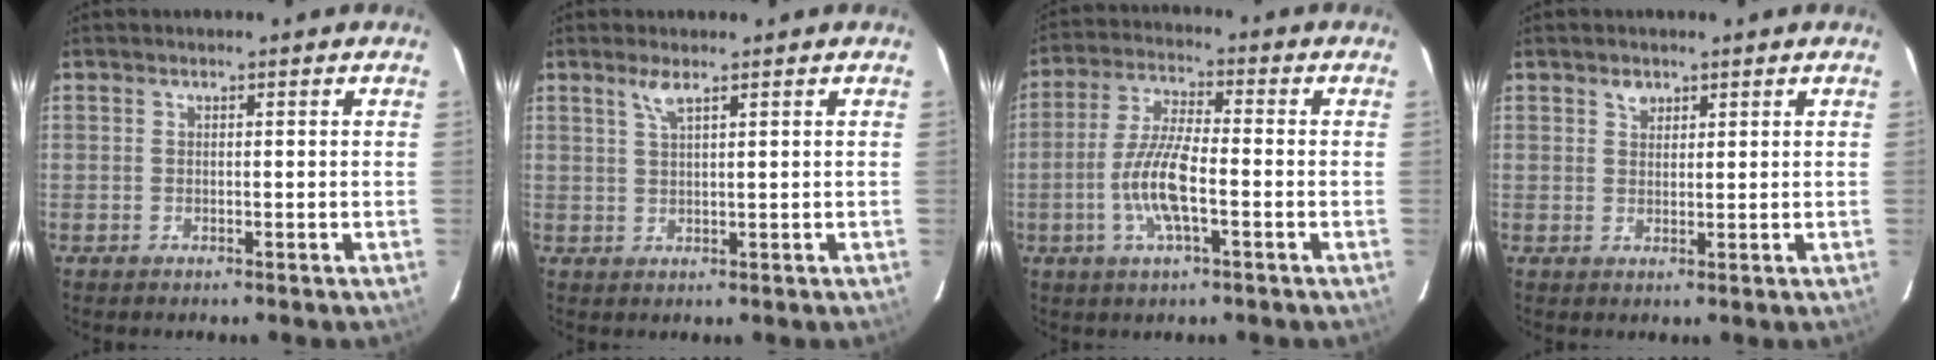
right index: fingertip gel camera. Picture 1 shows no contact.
{"total": 2.3, "force": [1.6, 0.1, 1.7], "torque": [-0.035, 0.002, 0.033]}
{"total": 9.5, "force": [-2.9, 2.3, 8.7], "torque": [-0.180, 0.000, -0.058]}
{"total": 1.9, "force": [1.2, 1.3, 0.5], "torque": [-0.006, 0.005, 0.021]}